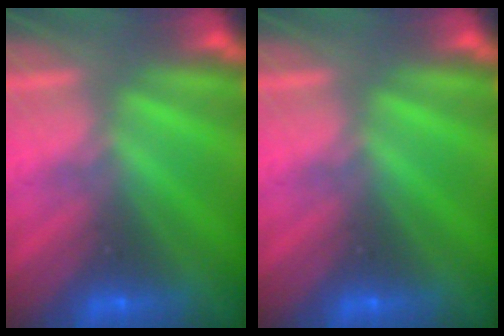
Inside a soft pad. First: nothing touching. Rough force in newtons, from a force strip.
{"total": 0.0}